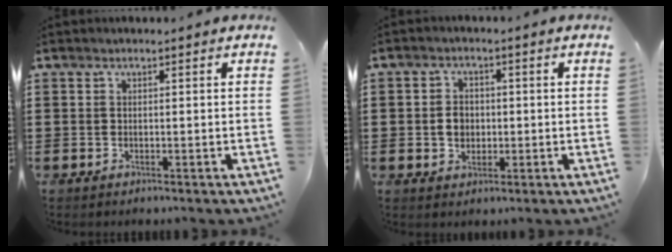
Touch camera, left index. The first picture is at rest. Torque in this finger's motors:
{"motor_torque": [0.69, 0.64, 0.28, 0.04]}